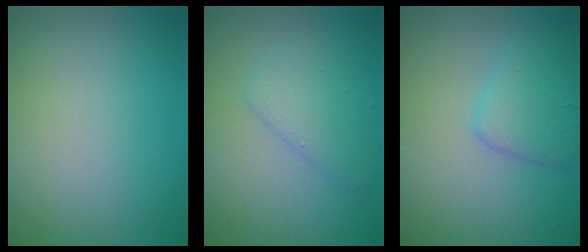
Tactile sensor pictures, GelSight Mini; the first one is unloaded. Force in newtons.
{"total": 2.8, "press": 2.8, "slide": 0.1}
{"total": 2.9, "press": 2.9, "slide": 0.1}